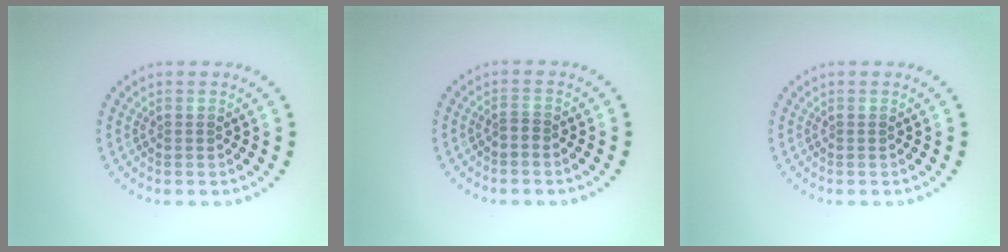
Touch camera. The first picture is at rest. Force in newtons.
{"total": 0.6, "press": 0.4, "slide": 0.4}
{"total": 0.0}